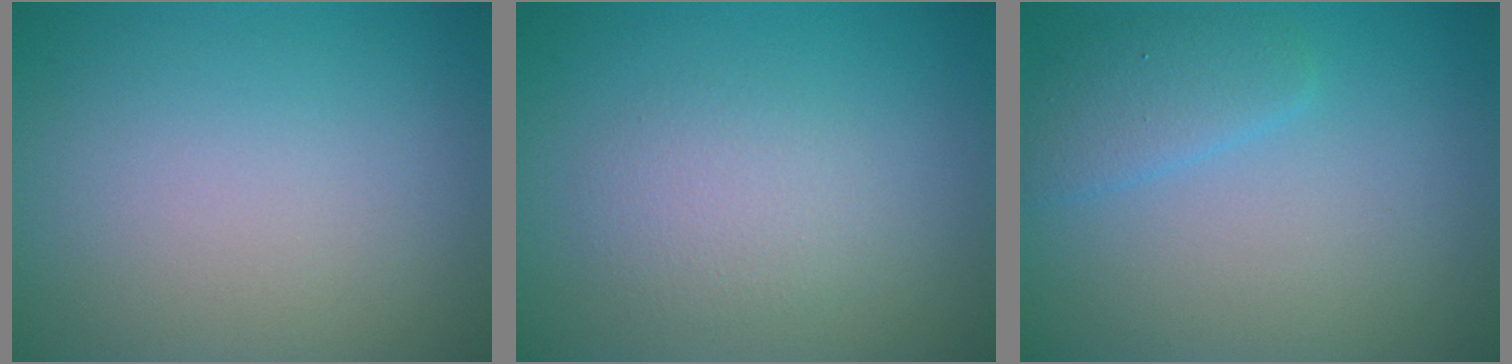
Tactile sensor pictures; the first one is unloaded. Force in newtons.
{"total": 2.3, "press": 2.3, "slide": 0.1}
{"total": 2.3, "press": 2.3, "slide": 0.2}